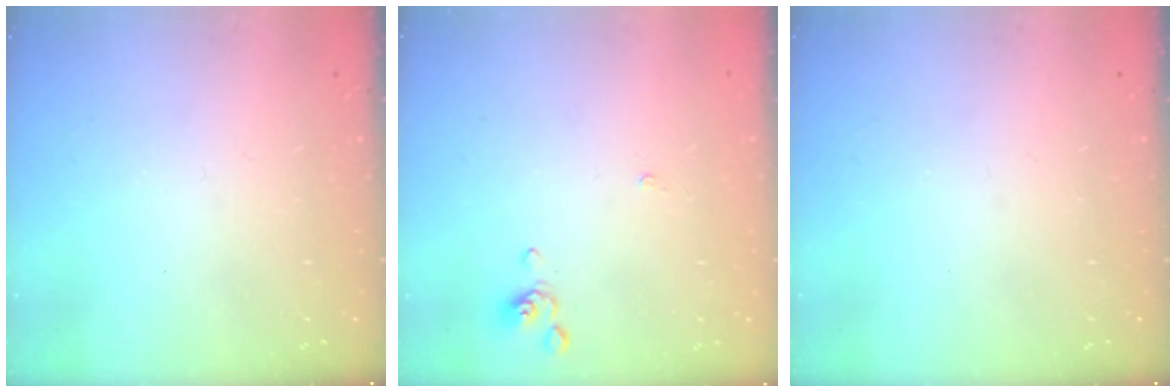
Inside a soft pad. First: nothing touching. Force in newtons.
{"total": 0.0}
{"total": 0.0}